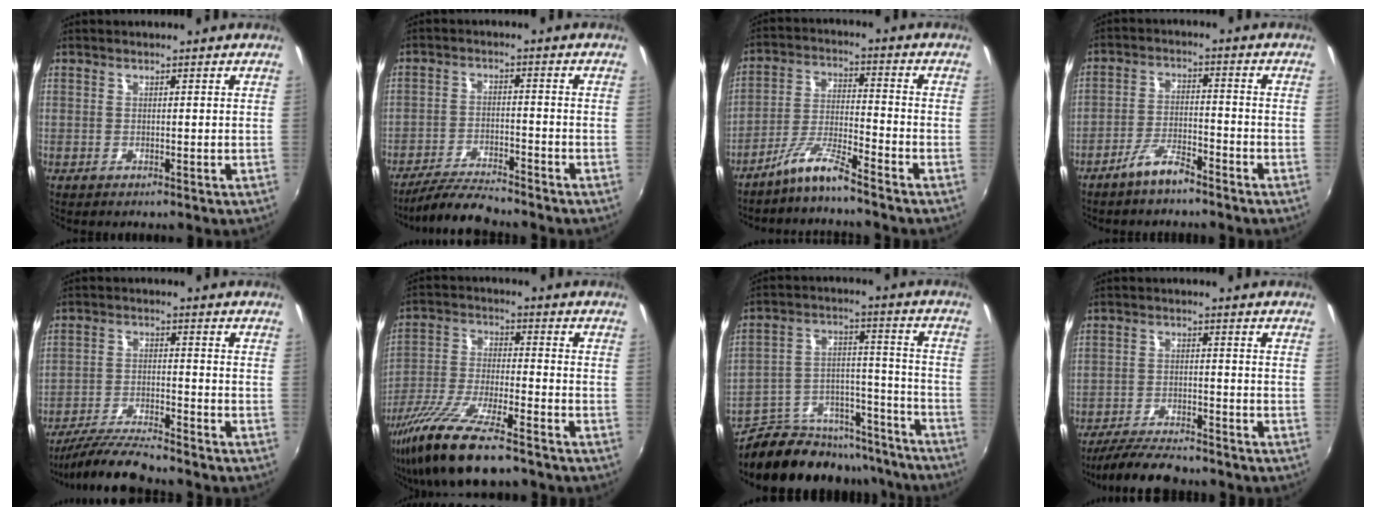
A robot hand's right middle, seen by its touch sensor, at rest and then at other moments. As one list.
[{"total": 8.1, "force": [-7.5, 0.5, 3.0], "torque": [-0.077, -0.007, -0.136]}, {"total": 6.3, "force": [-5.5, -0.6, 3.0], "torque": [-0.067, 0.012, -0.108]}, {"total": 5.4, "force": [-4.4, 1.0, 3.0], "torque": [-0.067, 0.003, -0.081]}, {"total": 9.9, "force": [-9.0, 0.3, 4.0], "torque": [-0.094, -0.012, -0.166]}, {"total": 16.5, "force": [-12.0, 3.3, 10.9], "torque": [-0.222, -0.042, -0.222]}, {"total": 17.2, "force": [-15.6, 6.5, 3.6], "torque": [-0.063, 0.052, -0.225]}, {"total": 9.8, "force": [-8.8, 1.8, 4.0], "torque": [-0.102, -0.013, -0.146]}]